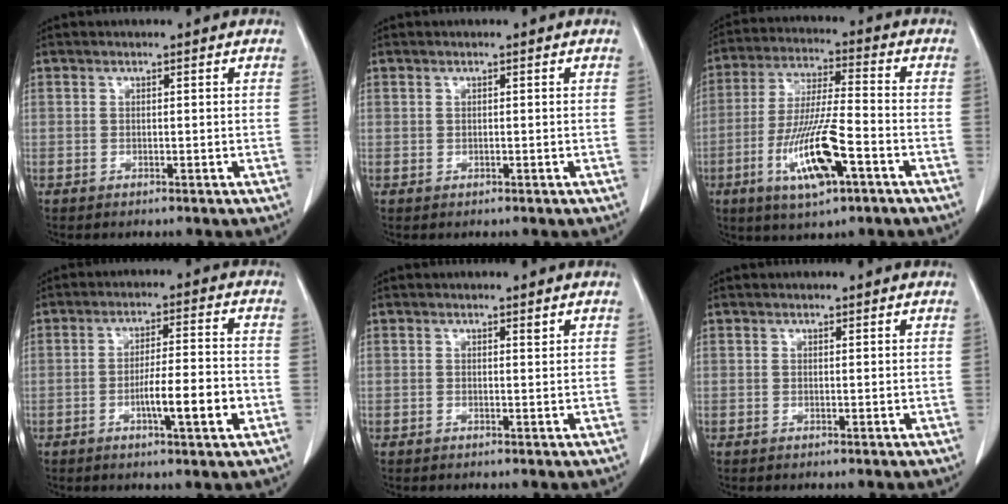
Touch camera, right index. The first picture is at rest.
{"total": 0.0}
{"total": 13.1, "force": [-5.3, 2.0, 11.8], "torque": [-0.234, -0.014, -0.095]}
{"total": 8.3, "force": [-2.9, 0.7, 7.8], "torque": [-0.125, 0.001, -0.047]}
{"total": 0.5, "force": [0.3, 0.2, 0.4], "torque": [-0.008, 0.000, 0.002]}
{"total": 0.0}